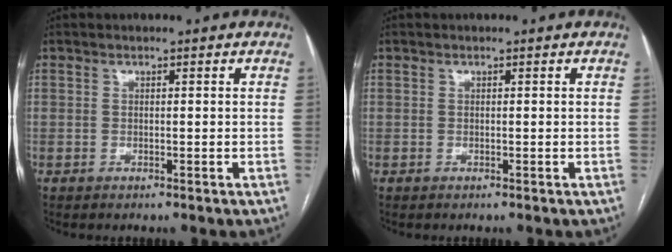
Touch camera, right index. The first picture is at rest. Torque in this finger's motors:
{"motor_torque": [0.00, 0.00, 0.00, 0.00]}